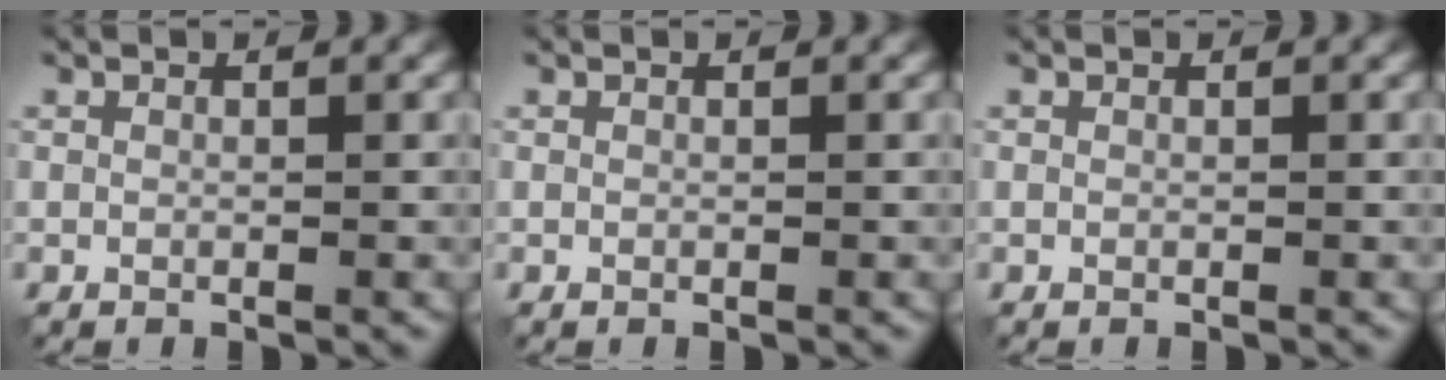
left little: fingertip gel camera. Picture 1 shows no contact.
{"total": 0.0}
{"total": 0.0}